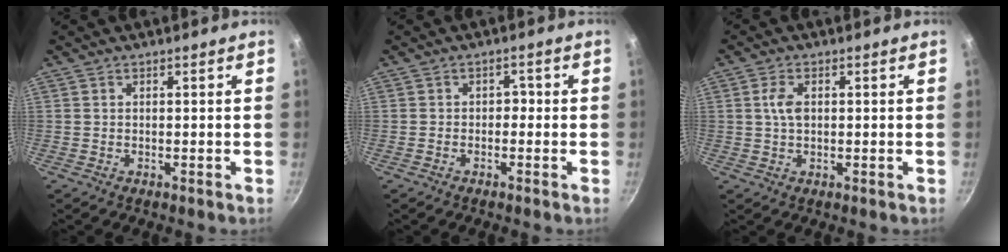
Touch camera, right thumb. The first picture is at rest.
{"total": 1.8, "force": [-0.8, 1.3, 0.9], "torque": [-0.005, 0.016, -0.015]}
{"total": 3.4, "force": [0.6, 2.0, 2.7], "torque": [-0.052, 0.003, 0.009]}